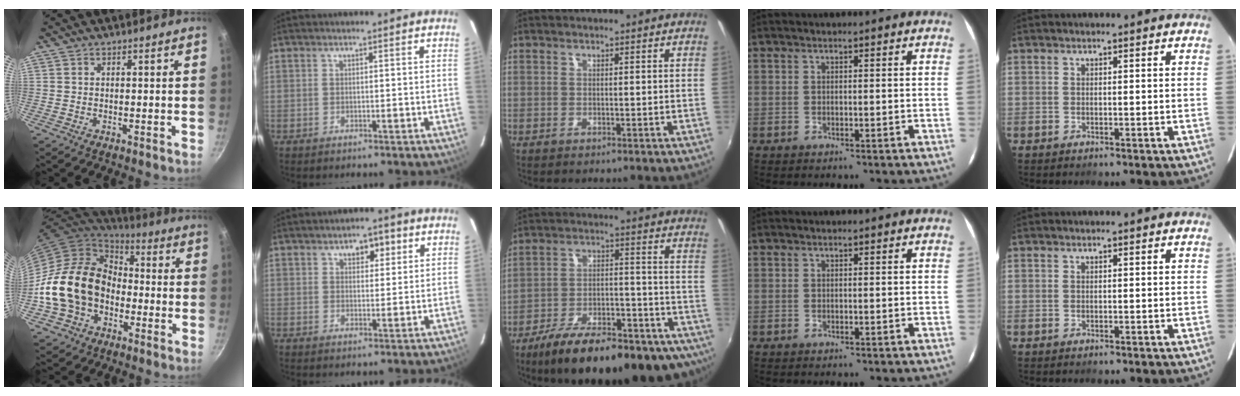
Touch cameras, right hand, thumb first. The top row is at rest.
{"thumb": {"total": 18.6, "force": [-3.8, 14.6, 11.0], "torque": [-0.173, 0.054, -0.071]}, "index": {"total": 4.5, "force": [2.3, 2.7, 2.9], "torque": [-0.037, 0.012, 0.034]}, "middle": {"total": 25.4, "force": [-18.5, 8.6, 15.2], "torque": [-0.253, -0.028, -0.252]}}